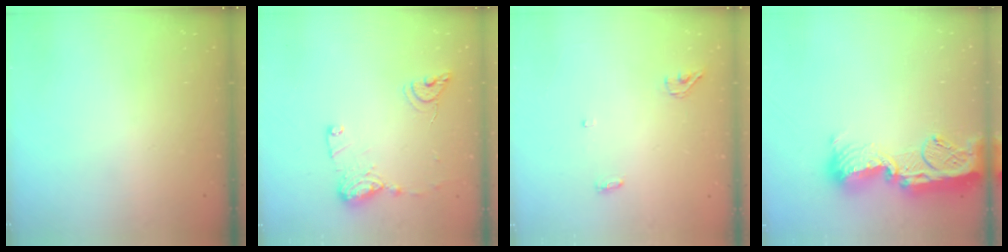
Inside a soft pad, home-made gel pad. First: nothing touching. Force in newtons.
{"total": 12.2, "press": 12.2, "slide": 1.0}
{"total": 3.8, "press": 3.5, "slide": 1.4}
{"total": 16.6, "press": 16.6, "slide": 1.4}